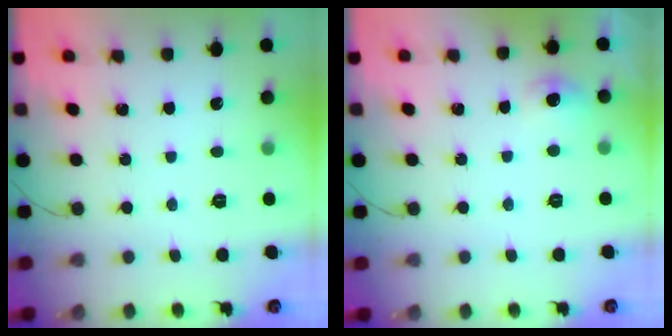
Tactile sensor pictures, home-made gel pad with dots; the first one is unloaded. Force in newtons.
{"total": 5.4, "press": 5.1, "slide": 1.7}